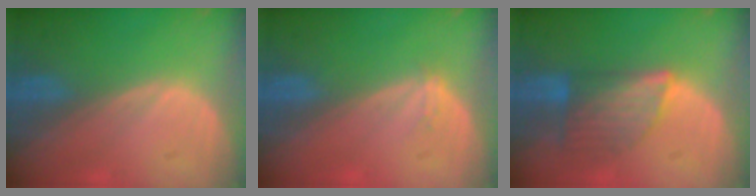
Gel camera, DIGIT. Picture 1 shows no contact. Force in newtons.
{"total": 1.2, "press": 0.8, "slide": 0.8}
{"total": 6.9, "press": 6.6, "slide": 2.0}